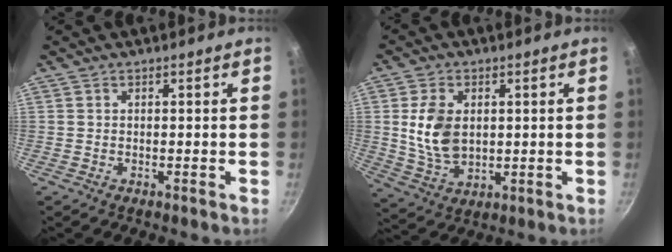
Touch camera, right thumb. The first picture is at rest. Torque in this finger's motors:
{"motor_torque": [0.02, 0.34, 0.69, -0.57, 0.10]}